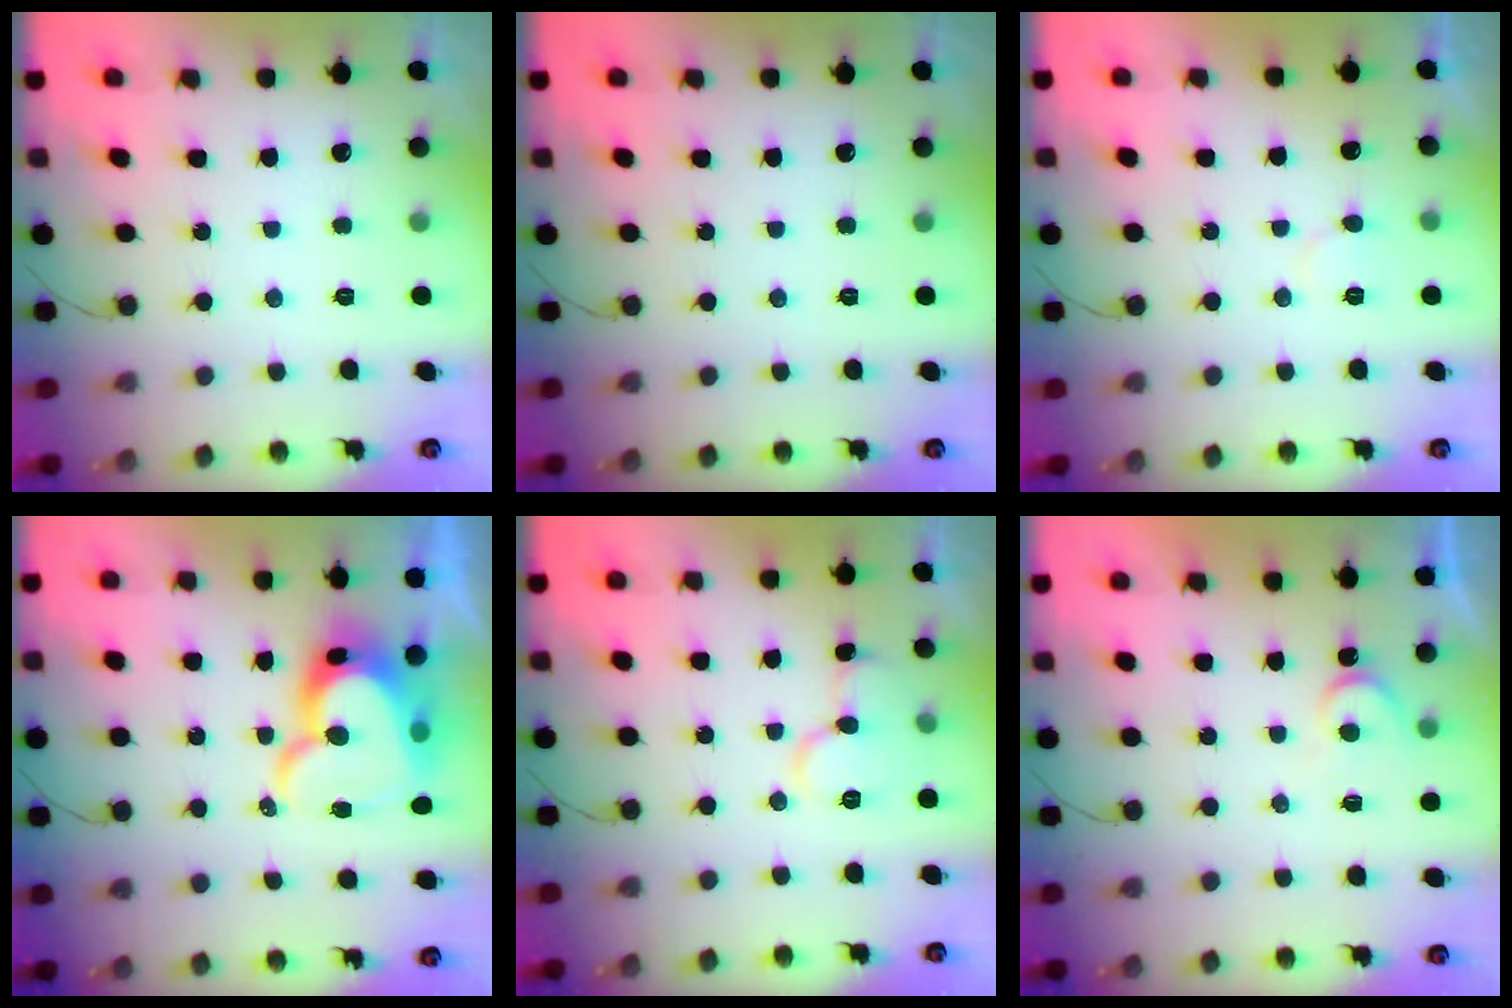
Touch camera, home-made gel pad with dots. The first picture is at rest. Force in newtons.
{"total": 0.0}
{"total": 5.7, "press": 5.6, "slide": 0.4}
{"total": 18.7, "press": 18.6, "slide": 1.9}
{"total": 8.9, "press": 8.9, "slide": 1.1}
{"total": 4.4, "press": 4.4, "slide": 0.4}